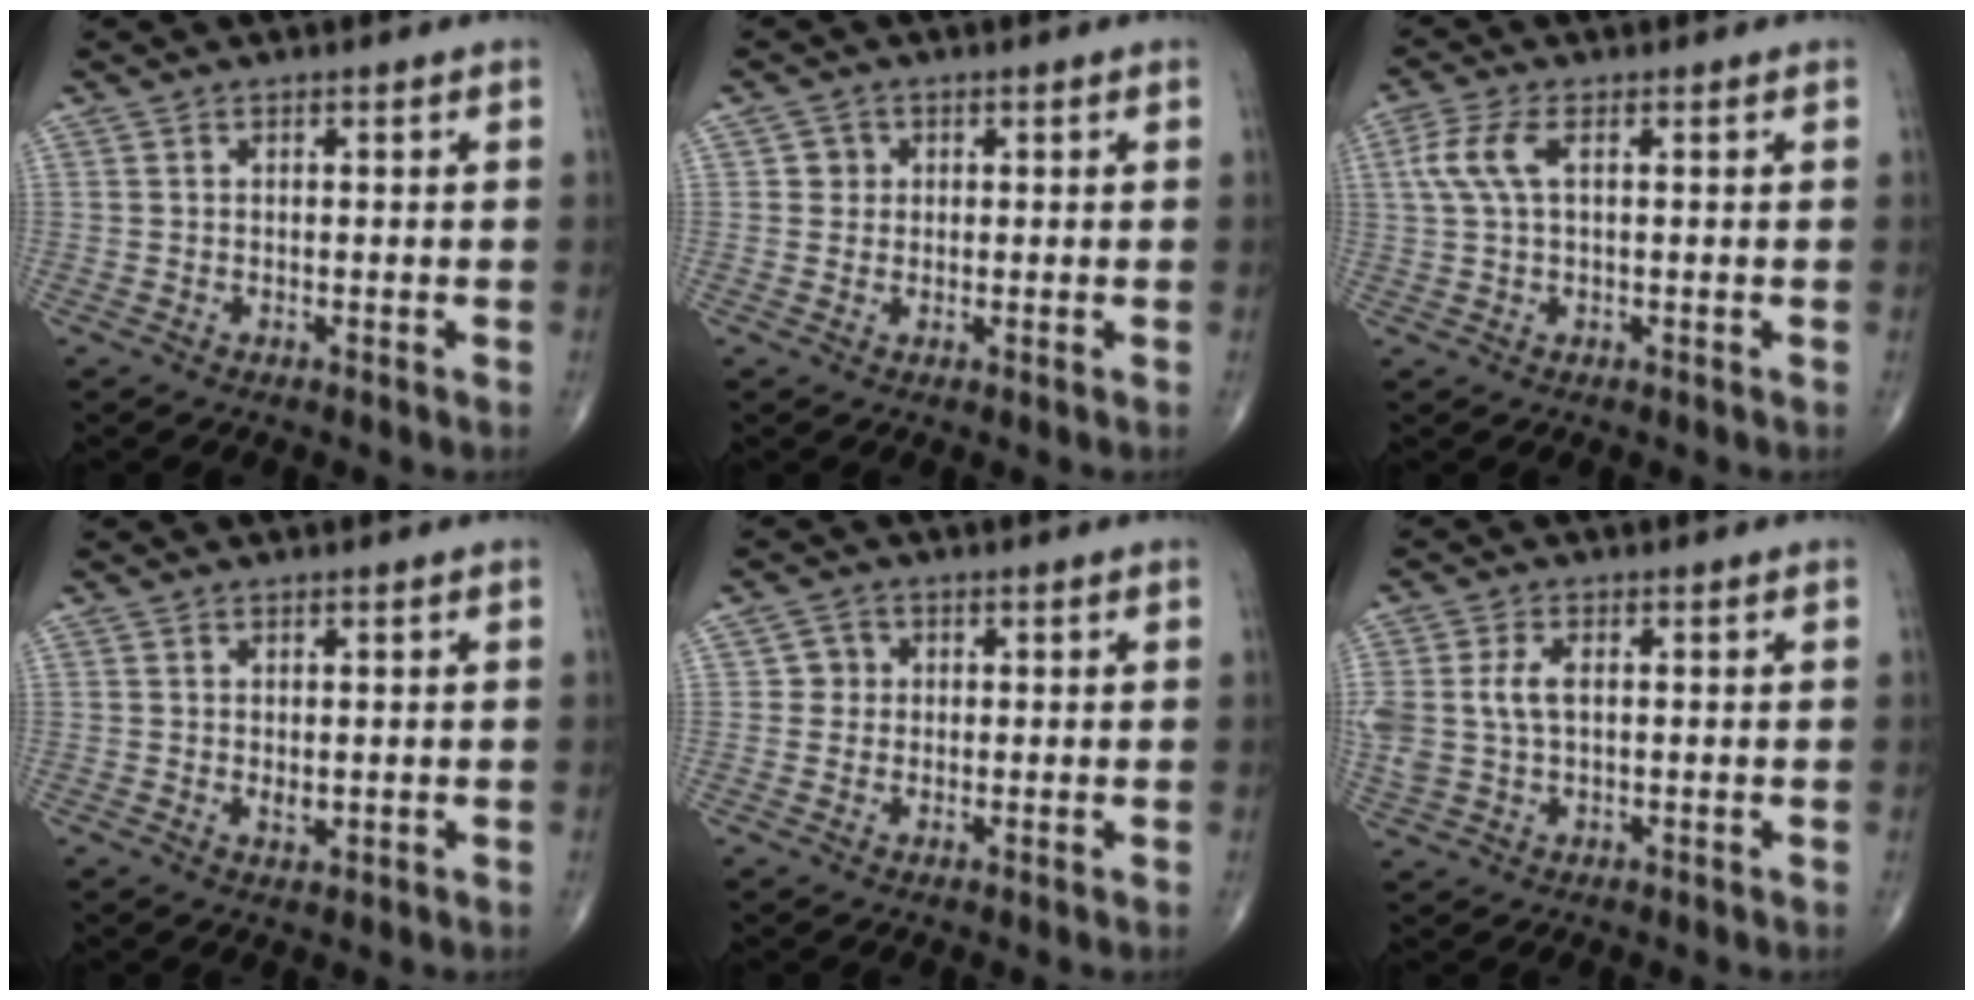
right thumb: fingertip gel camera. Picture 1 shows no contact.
{"total": 2.2, "force": [0.5, 2.1, 0.4], "torque": [0.008, 0.002, 0.002]}
{"total": 5.7, "force": [1.4, 2.4, 4.9], "torque": [-0.133, 0.017, 0.029]}
{"total": 1.5, "force": [0.1, 0.9, 1.2], "torque": [-0.014, -0.004, 0.003]}
{"total": 2.6, "force": [0.3, 2.6, 0.4], "torque": [0.013, 0.005, -0.002]}
{"total": 6.7, "force": [0.8, 4.0, 5.3], "torque": [-0.129, 0.009, 0.019]}